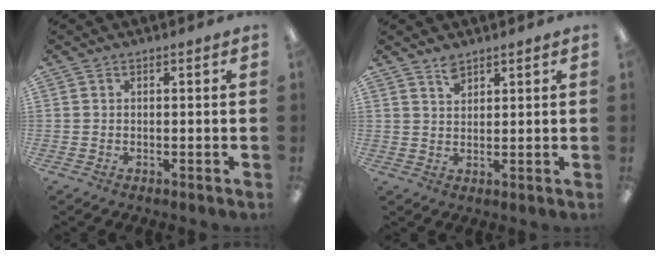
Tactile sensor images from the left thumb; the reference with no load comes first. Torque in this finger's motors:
{"motor_torque": [-0.10, 0.01, -0.36, -0.22, 0.01]}